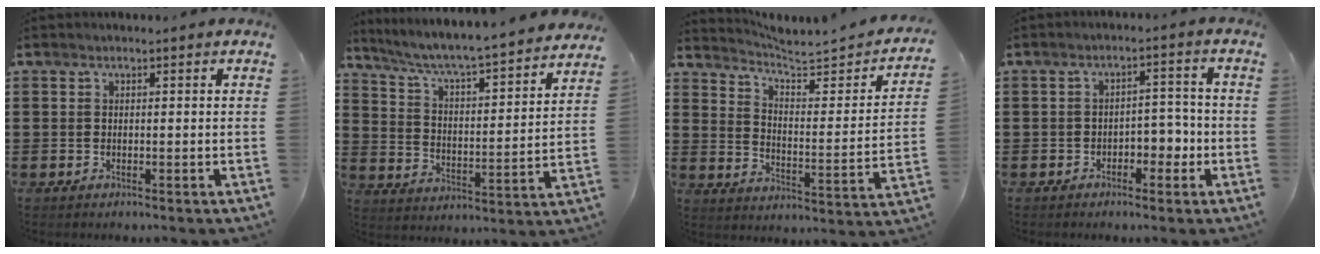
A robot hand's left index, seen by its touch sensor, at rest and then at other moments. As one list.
[{"total": 5.1, "force": [4.6, -0.3, 2.2], "torque": [-0.064, -0.044, 0.068]}, {"total": 3.9, "force": [3.5, 0.2, 1.7], "torque": [-0.055, -0.030, 0.049]}, {"total": 4.0, "force": [-2.1, 2.3, 2.5], "torque": [-0.038, 0.006, -0.046]}]